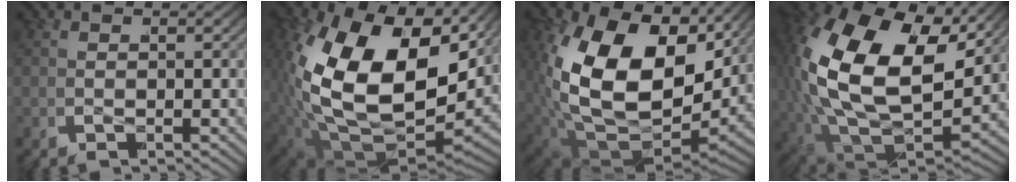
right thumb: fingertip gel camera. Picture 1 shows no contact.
{"total": 19.6, "force": [0.6, 12.3, 15.2], "torque": [-0.333, -0.063, 0.042]}
{"total": 17.0, "force": [1.1, 10.7, 13.1], "torque": [-0.288, -0.055, 0.044]}
{"total": 17.8, "force": [1.9, 11.8, 13.2], "torque": [-0.319, -0.055, 0.052]}